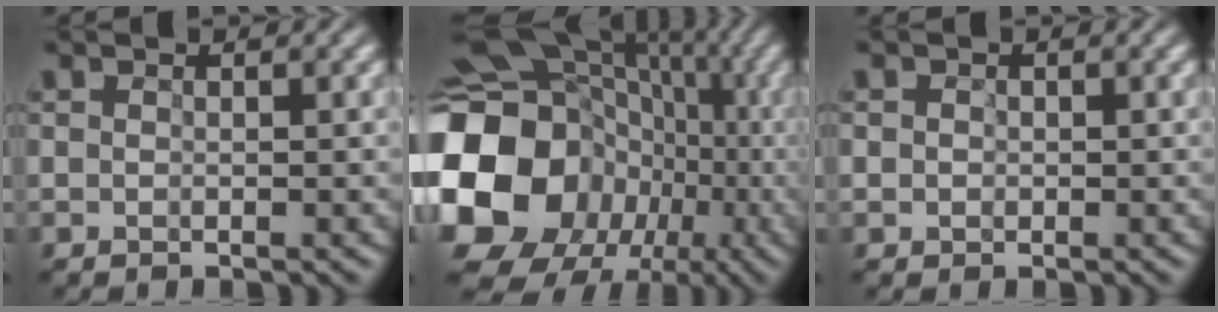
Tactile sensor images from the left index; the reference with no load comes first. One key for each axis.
{"total": 19.4, "fx": -3.4, "fy": 16.4, "fz": 9.7, "tx": -0.229, "ty": -0.011, "tz": -0.070}
{"total": 1.7, "fx": 0.3, "fy": 1.5, "fz": 0.7, "tx": -0.001, "ty": 0.017, "tz": -0.007}